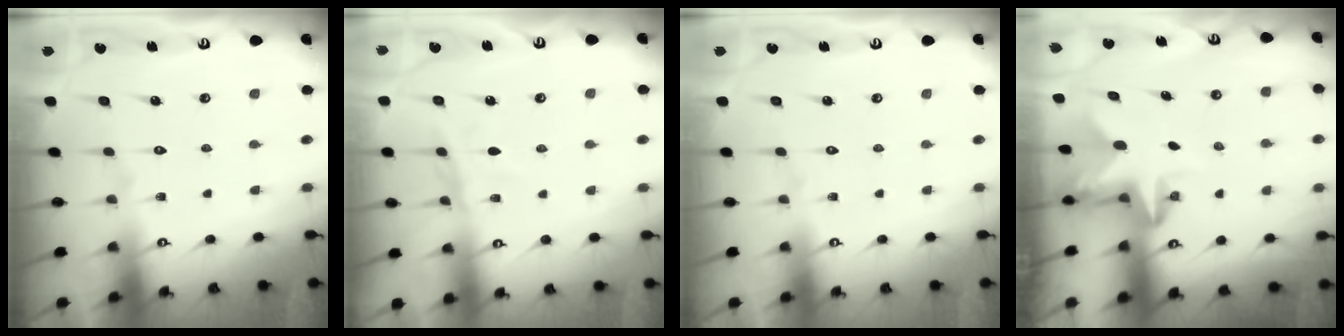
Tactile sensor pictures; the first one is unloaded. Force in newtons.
{"total": 6.4, "press": 6.4, "slide": 0.6}
{"total": 0.0}
{"total": 2.9, "press": 2.8, "slide": 0.5}